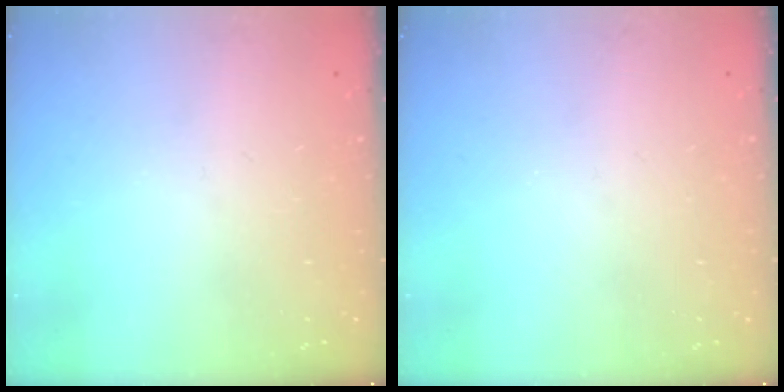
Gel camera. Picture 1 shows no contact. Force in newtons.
{"total": 0.0}